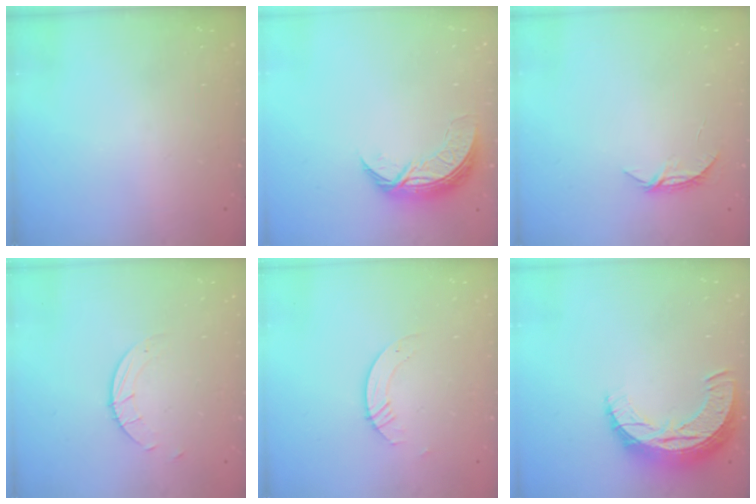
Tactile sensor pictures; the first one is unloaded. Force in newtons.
{"total": 7.7, "press": 7.6, "slide": 0.7}
{"total": 5.2, "press": 5.2, "slide": 0.4}
{"total": 2.7, "press": 2.7, "slide": 0.3}
{"total": 2.8, "press": 2.8, "slide": 0.2}
{"total": 10.9, "press": 10.9, "slide": 0.7}